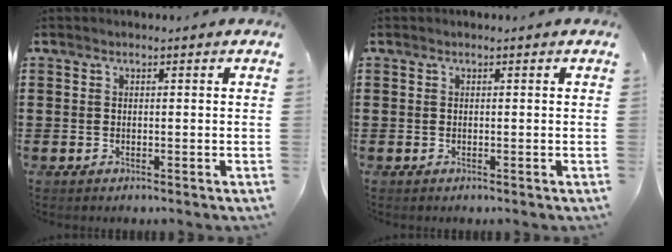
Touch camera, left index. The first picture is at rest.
{"total": 0.0}